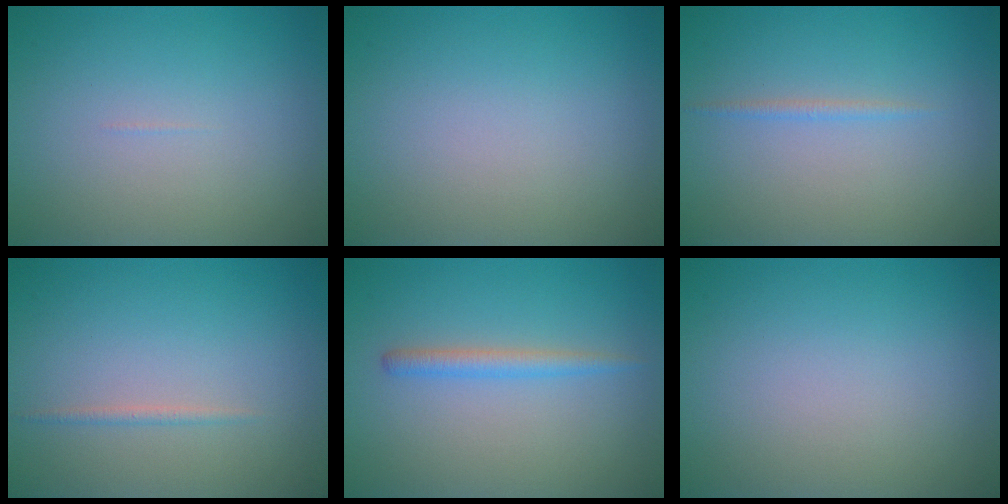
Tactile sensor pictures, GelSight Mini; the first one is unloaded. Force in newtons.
{"total": 0.0}
{"total": 0.7, "press": 0.7, "slide": 0.1}
{"total": 0.8, "press": 0.7, "slide": 0.1}
{"total": 1.7, "press": 1.7, "slide": 0.2}
{"total": 0.0}